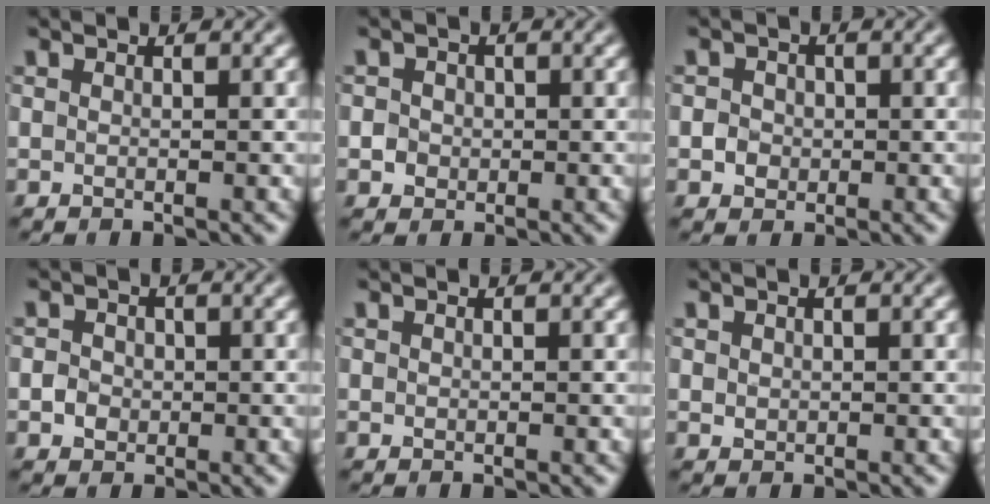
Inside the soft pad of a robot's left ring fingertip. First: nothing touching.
{"total": 1.9, "force": [0.2, 1.8, 0.7], "torque": [0.001, 0.003, -0.002]}
{"total": 2.1, "force": [0.0, 1.9, 0.8], "torque": [0.001, 0.004, -0.005]}
{"total": 1.6, "force": [-0.3, 1.5, 0.6], "torque": [-0.003, -0.004, -0.008]}
{"total": 0.0}
{"total": 0.7, "force": [0.3, 0.6, 0.2], "torque": [-0.003, -0.002, 0.009]}